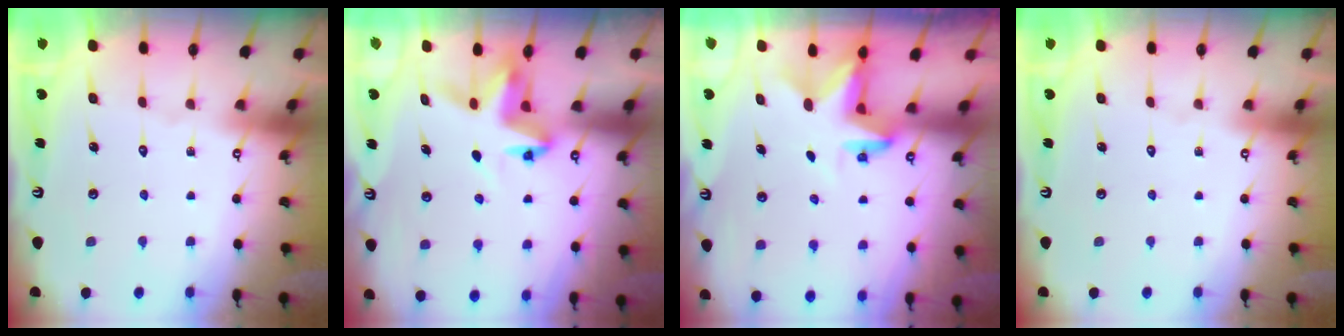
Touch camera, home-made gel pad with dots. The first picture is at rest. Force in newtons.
{"total": 4.9, "press": 4.9, "slide": 0.3}
{"total": 2.8, "press": 2.8, "slide": 0.2}
{"total": 0.0}